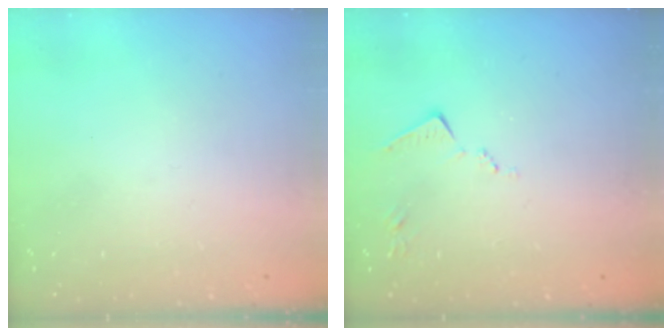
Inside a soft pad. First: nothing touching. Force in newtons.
{"total": 7.6, "press": 7.6, "slide": 0.1}